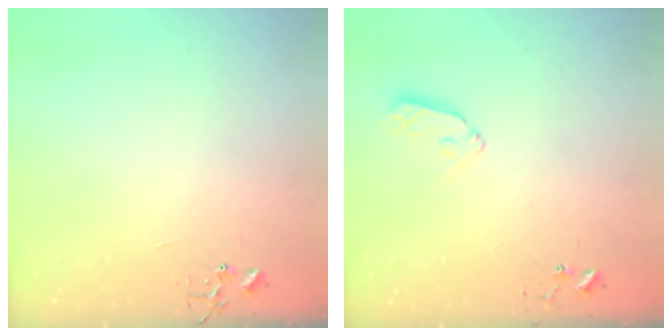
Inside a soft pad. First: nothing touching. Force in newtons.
{"total": 7.3, "press": 7.3, "slide": 0.4}